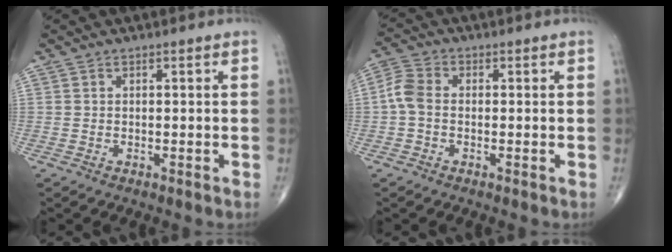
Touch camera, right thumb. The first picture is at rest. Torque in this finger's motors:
{"motor_torque": [0.18, 0.19, 0.04, -0.12, 0.02]}